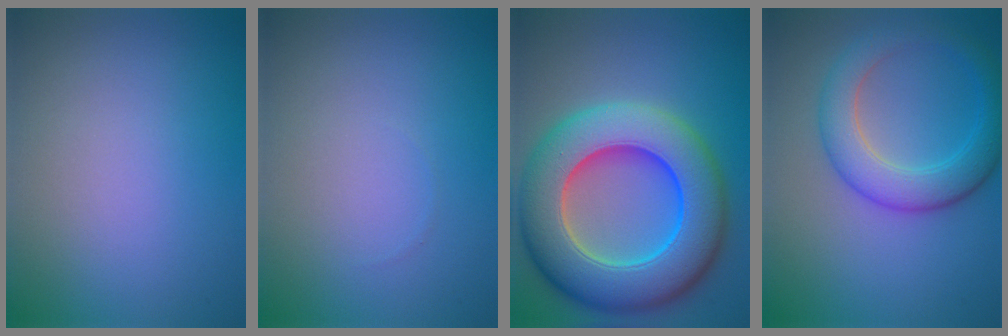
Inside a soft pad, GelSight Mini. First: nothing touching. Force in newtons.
{"total": 0.0}
{"total": 13.5, "press": 13.3, "slide": 2.2}
{"total": 5.1, "press": 5.1, "slide": 0.1}